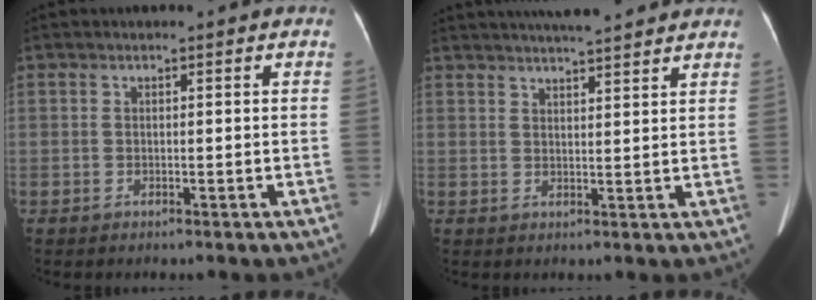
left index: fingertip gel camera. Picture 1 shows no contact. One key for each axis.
{"total": 11.8, "fx": 10.5, "fy": 1.2, "fz": 5.2, "tx": -0.082, "ty": 0.024, "tz": 0.138}